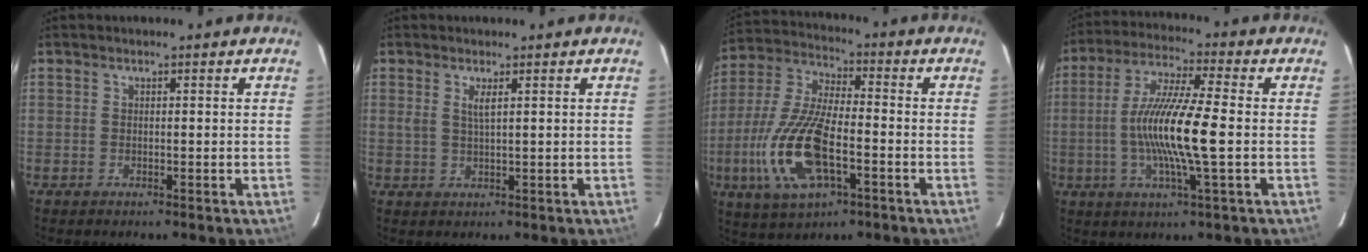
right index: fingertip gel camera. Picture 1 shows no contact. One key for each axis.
{"total": 2.1, "fx": 0.9, "fy": 0.1, "fz": 1.9, "tx": -0.035, "ty": -0.002, "tz": 0.017}
{"total": 17.6, "fx": -5.4, "fy": 6.9, "fz": 15.2, "tx": -0.336, "ty": -0.012, "tz": -0.104}
{"total": 13.8, "fx": -1.6, "fy": 0.9, "fz": 13.7, "tx": -0.263, "ty": -0.001, "tz": -0.035}